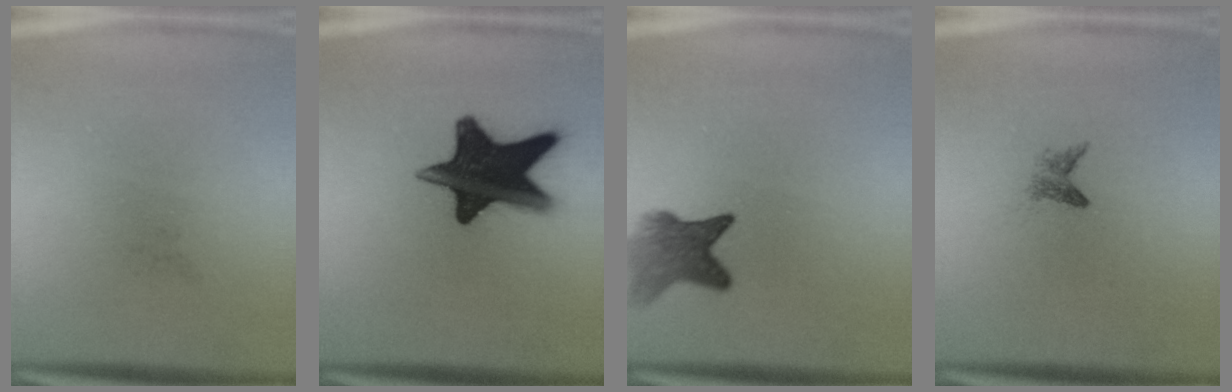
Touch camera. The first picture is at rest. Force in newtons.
{"total": 18.2}
{"total": 5.6}
{"total": 1.4}